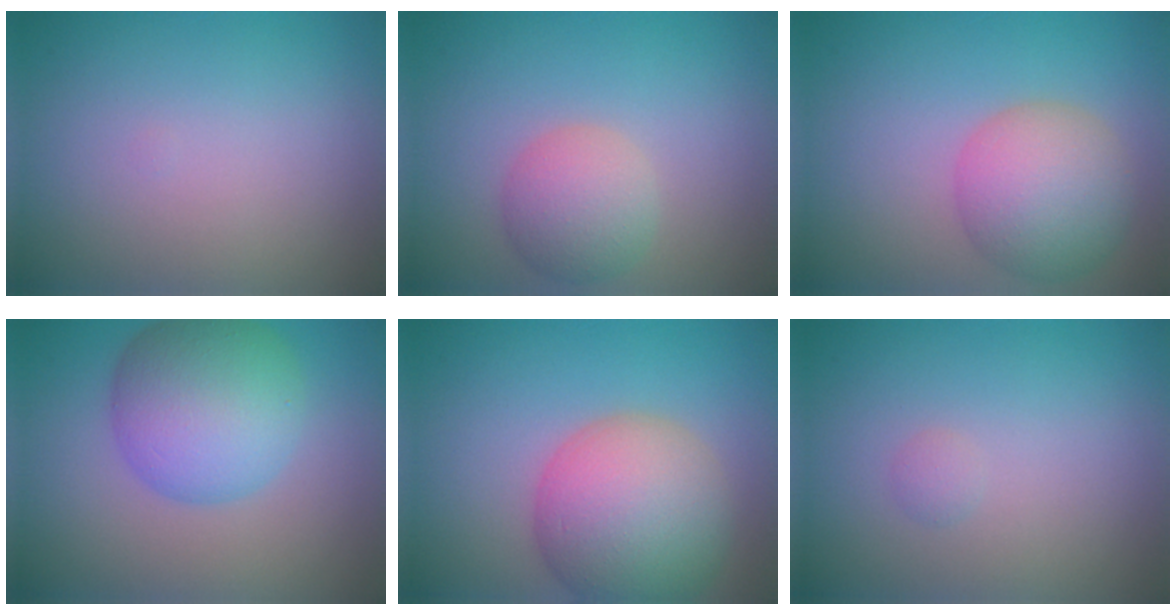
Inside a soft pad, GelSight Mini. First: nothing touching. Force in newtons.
{"total": 3.7, "press": 3.7, "slide": 0.2}
{"total": 5.9, "press": 5.9, "slide": 0.3}
{"total": 8.0, "press": 8.0, "slide": 0.2}
{"total": 9.0, "press": 9.0, "slide": 0.5}
{"total": 0.6, "press": 0.6, "slide": 0.0}